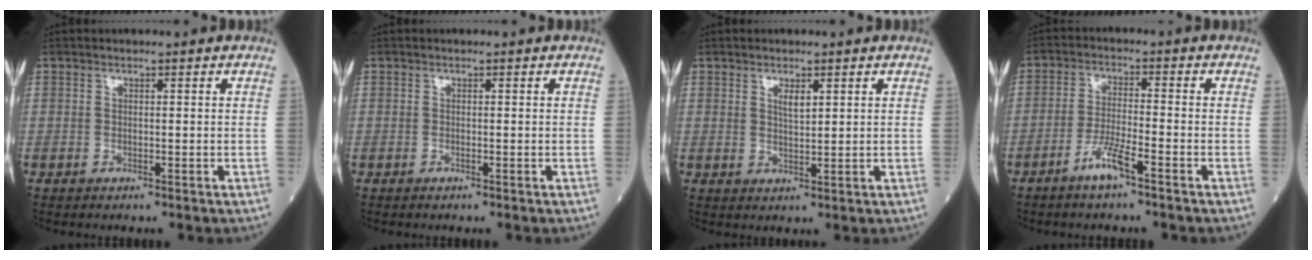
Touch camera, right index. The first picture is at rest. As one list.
[{"total": 0.0}, {"total": 2.1, "force": [1.1, 0.6, 1.7], "torque": [-0.033, -0.002, 0.022]}, {"total": 4.8, "force": [-3.2, 0.1, 3.6], "torque": [-0.076, -0.005, -0.064]}]